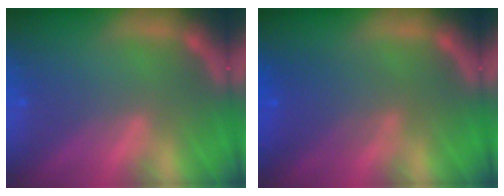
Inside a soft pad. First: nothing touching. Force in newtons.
{"total": 4.1}